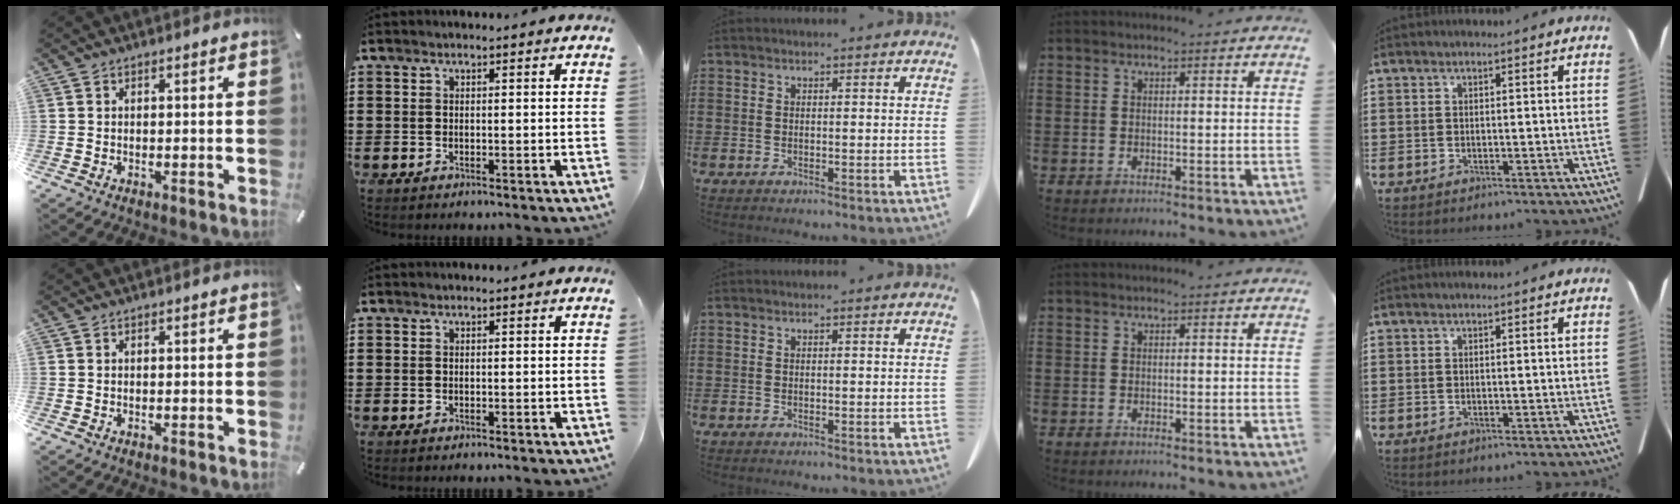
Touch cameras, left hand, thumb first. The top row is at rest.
{}